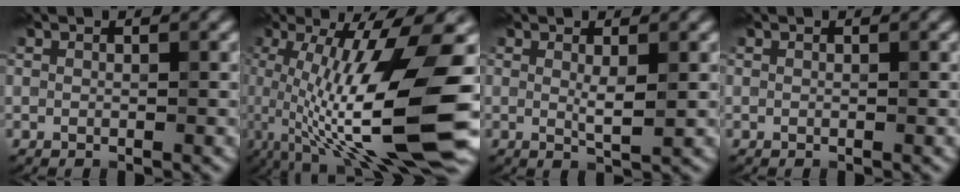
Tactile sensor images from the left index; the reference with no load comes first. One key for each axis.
{"total": 13.6, "fx": -1.8, "fy": 3.0, "fz": 13.1, "tx": -0.215, "ty": -0.006, "tz": -0.026}
{"total": 1.7, "fx": 0.3, "fy": 0.2, "fz": 1.7, "tx": -0.030, "ty": -0.006, "tz": 0.006}
{"total": 0.0}